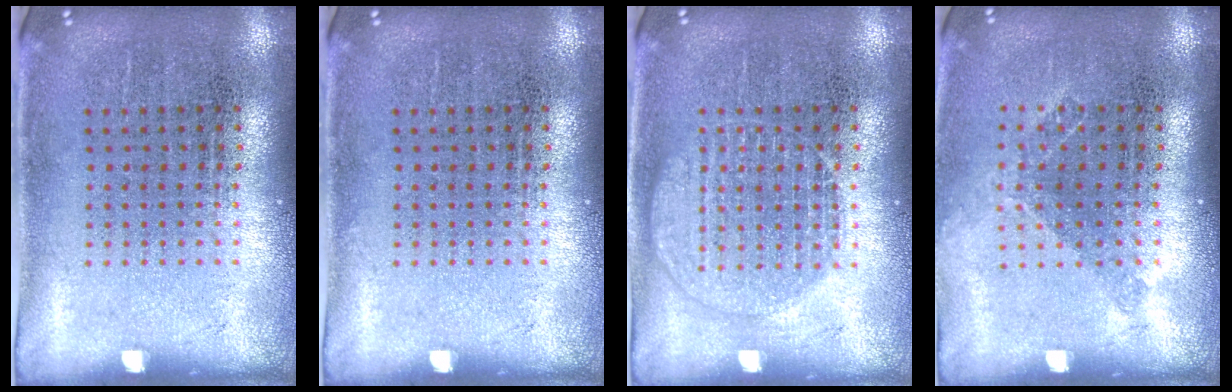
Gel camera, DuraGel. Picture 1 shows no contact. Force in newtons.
{"total": 0.0}
{"total": 2.3, "press": 2.3, "slide": 0.4}
{"total": 1.1, "press": 0.9, "slide": 0.6}